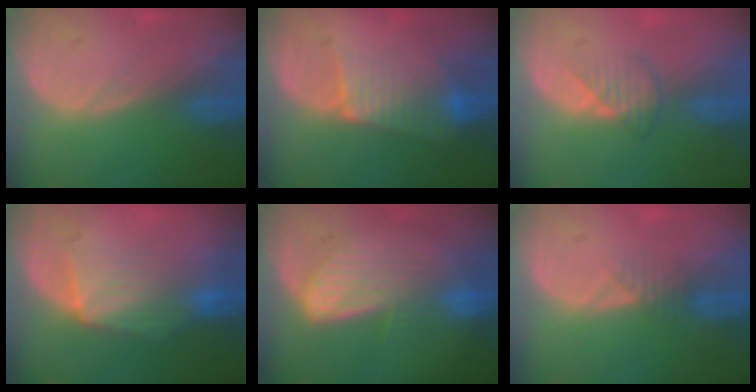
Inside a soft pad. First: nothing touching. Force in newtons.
{"total": 7.0, "press": 6.3, "slide": 3.1}
{"total": 2.7, "press": 2.6, "slide": 0.5}
{"total": 7.3, "press": 7.0, "slide": 2.1}
{"total": 6.7, "press": 6.7, "slide": 0.4}
{"total": 1.9, "press": 1.6, "slide": 1.0}